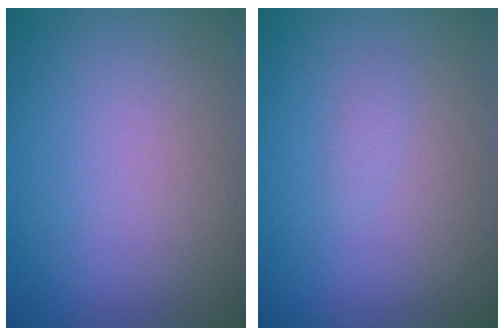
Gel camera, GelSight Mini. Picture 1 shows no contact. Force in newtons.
{"total": 0.6, "press": 0.6, "slide": 0.0}